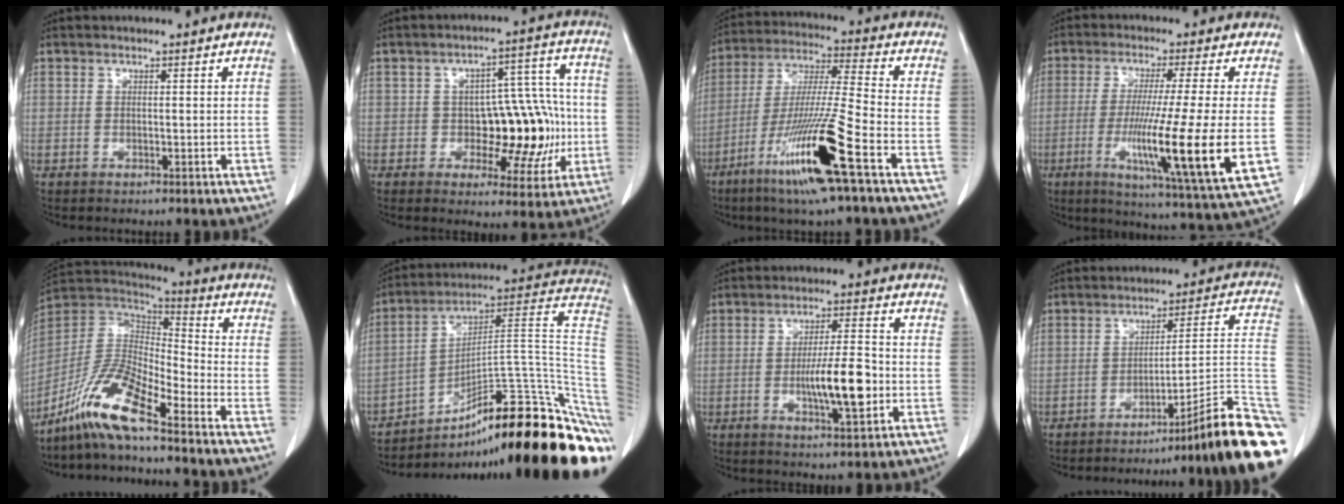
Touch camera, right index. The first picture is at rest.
{"total": 12.2, "force": [-1.9, 6.4, 10.2], "torque": [-0.114, 0.035, -0.016]}
{"total": 16.3, "force": [-8.1, -0.9, 14.1], "torque": [-0.291, -0.034, -0.153]}
{"total": 17.8, "force": [-3.1, -0.8, 17.5], "torque": [-0.285, -0.041, -0.055]}
{"total": 12.5, "force": [-9.1, 1.2, 8.4], "torque": [-0.176, 0.003, -0.176]}
{"total": 29.5, "force": [-15.1, 5.2, 24.8], "torque": [-0.220, 0.050, -0.209]}
{"total": 9.2, "force": [-2.1, 1.6, 8.9], "torque": [-0.151, -0.001, -0.034]}
{"total": 22.2, "force": [-13.9, 0.2, 17.3], "torque": [-0.117, 0.031, -0.198]}